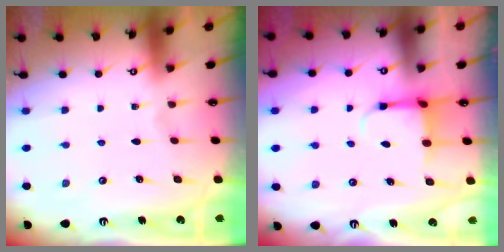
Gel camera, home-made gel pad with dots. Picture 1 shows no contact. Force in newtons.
{"total": 3.8, "press": 3.6, "slide": 1.3}